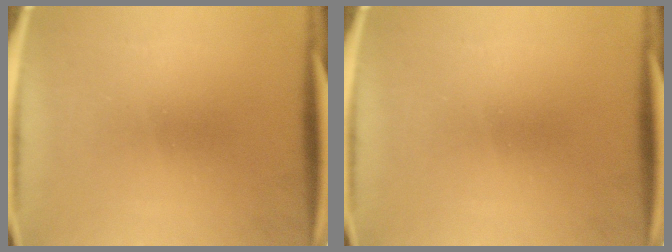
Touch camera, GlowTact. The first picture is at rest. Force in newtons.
{"total": 0.0}